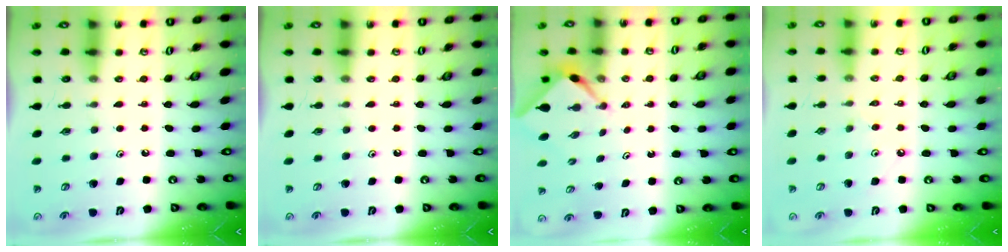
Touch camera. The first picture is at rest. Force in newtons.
{"total": 0.0}
{"total": 2.2, "press": 2.2, "slide": 0.2}
{"total": 2.6, "press": 2.6, "slide": 0.4}